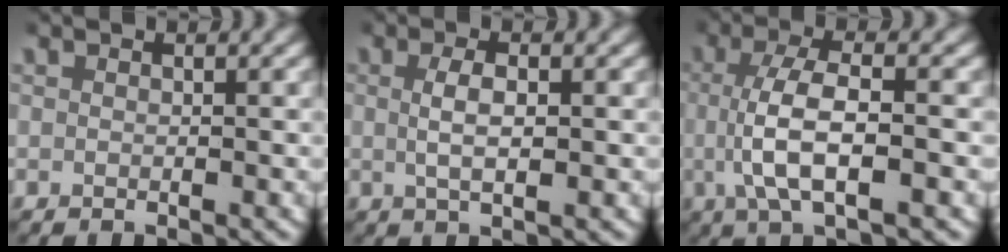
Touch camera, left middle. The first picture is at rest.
{"total": 2.6, "force": [0.3, 0.7, 2.5], "torque": [-0.046, -0.002, 0.007]}
{"total": 5.1, "force": [-0.4, 1.6, 4.8], "torque": [-0.100, -0.001, -0.008]}